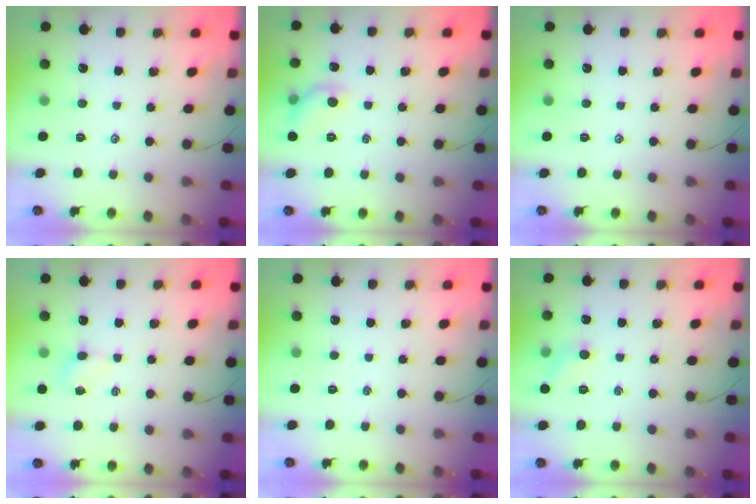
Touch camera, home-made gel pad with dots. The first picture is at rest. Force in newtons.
{"total": 7.2, "press": 7.1, "slide": 1.5}
{"total": 0.0}
{"total": 3.3, "press": 3.1, "slide": 1.1}
{"total": 0.0}
{"total": 5.6, "press": 5.3, "slide": 1.8}